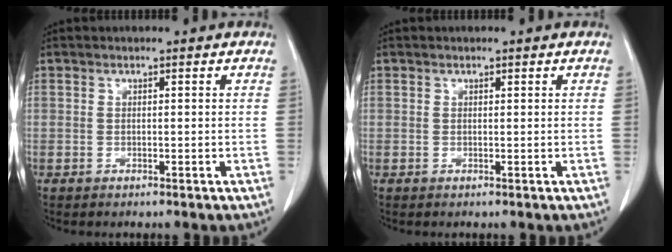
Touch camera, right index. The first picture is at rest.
{"total": 0.0}